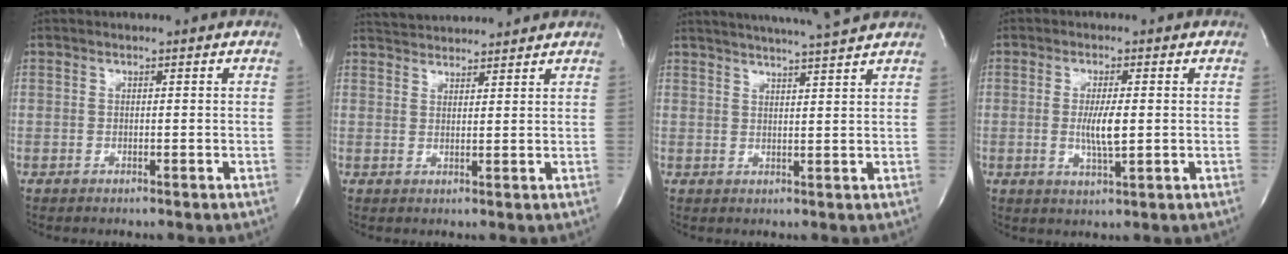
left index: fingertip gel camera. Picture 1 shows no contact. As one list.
[{"total": 7.3, "force": [7.1, 0.9, 1.4], "torque": [-0.030, 0.031, 0.109]}, {"total": 10.7, "force": [9.7, -0.9, 4.3], "torque": [-0.074, 0.008, 0.128]}, {"total": 4.7, "force": [-0.1, 0.7, 4.6], "torque": [-0.091, -0.007, -0.001]}]